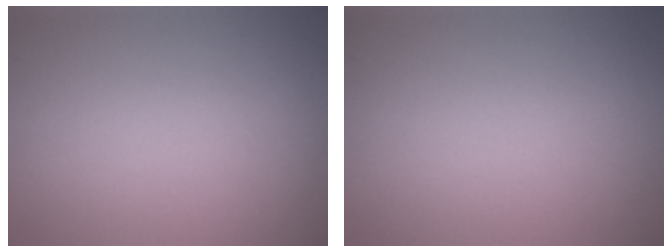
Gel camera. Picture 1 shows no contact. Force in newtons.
{"total": 0.0}